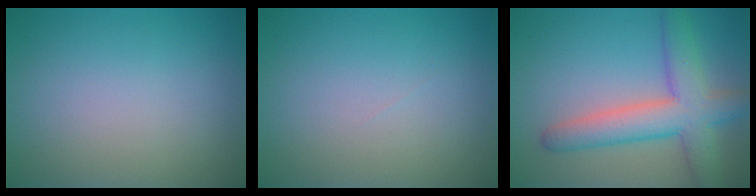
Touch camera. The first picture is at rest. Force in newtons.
{"total": 0.0}
{"total": 6.8, "press": 6.8, "slide": 0.2}